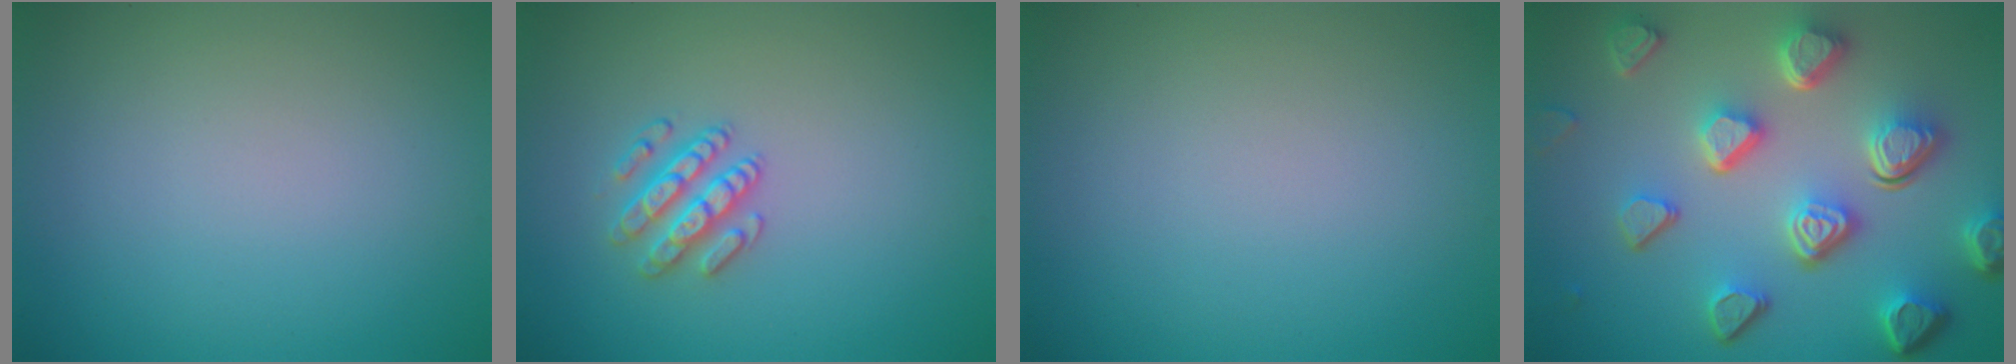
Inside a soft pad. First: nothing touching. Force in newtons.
{"total": 2.5, "press": 2.4, "slide": 0.5}
{"total": 0.0}
{"total": 7.5, "press": 5.6, "slide": 5.1}